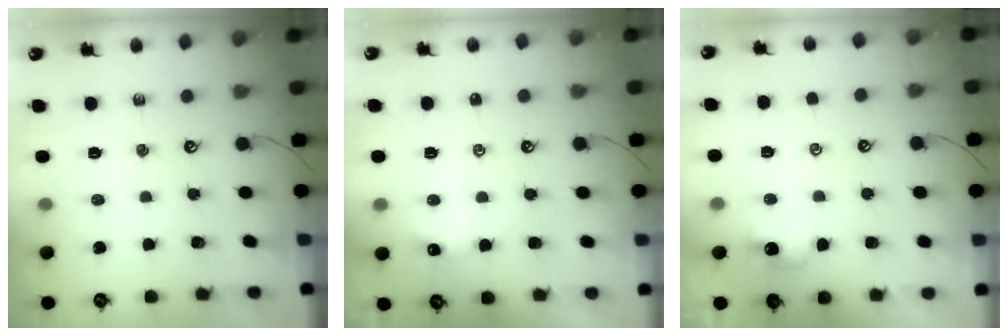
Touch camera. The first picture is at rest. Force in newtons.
{"total": 2.4, "press": 2.3, "slide": 0.6}
{"total": 2.6, "press": 2.6, "slide": 0.0}